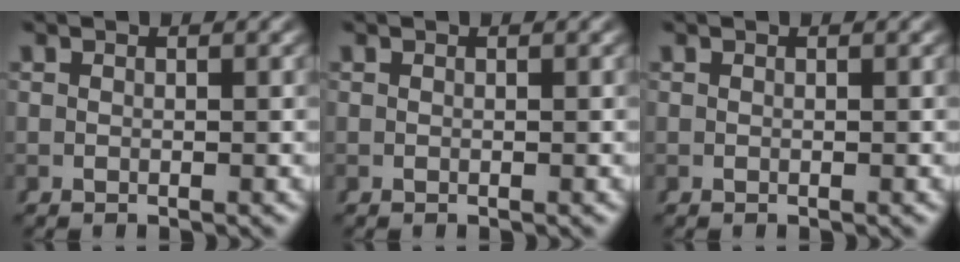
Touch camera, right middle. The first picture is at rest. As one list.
[{"total": 0.0}, {"total": 0.0}]